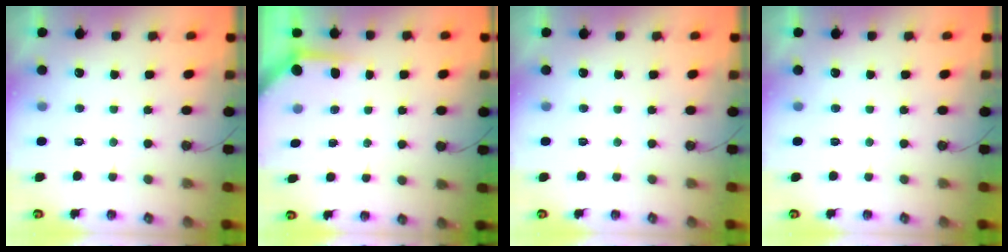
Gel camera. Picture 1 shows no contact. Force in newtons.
{"total": 3.5, "press": 3.5, "slide": 0.3}
{"total": 0.0}
{"total": 0.0}